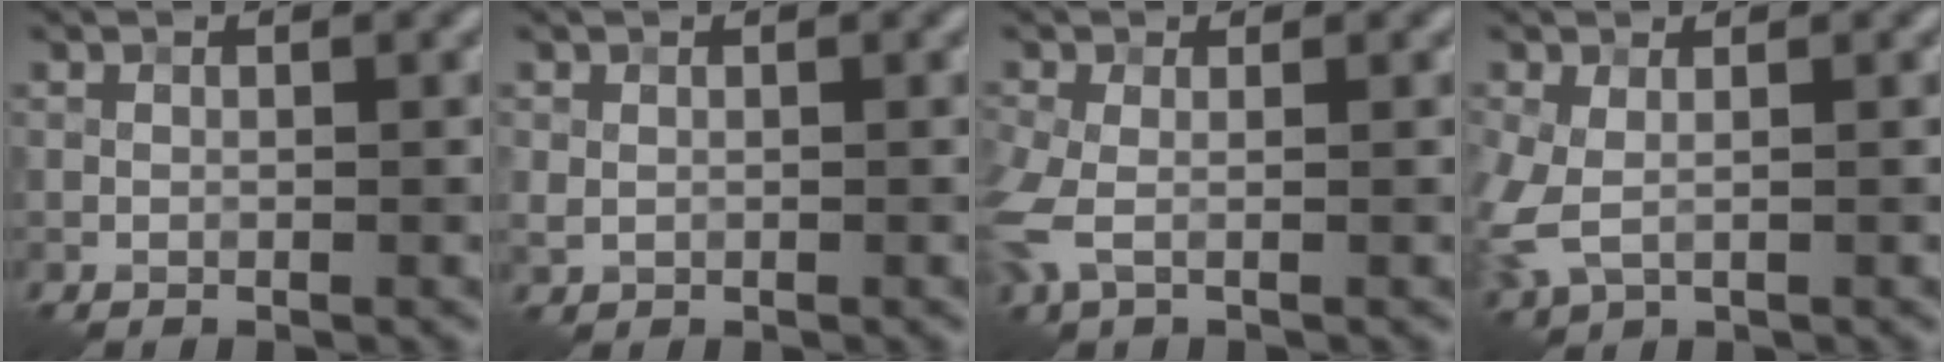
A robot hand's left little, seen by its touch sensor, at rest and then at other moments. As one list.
[{"total": 0.8, "force": [0.1, 0.7, 0.4], "torque": [-0.008, -0.002, 0.003]}, {"total": 3.1, "force": [-0.6, 1.7, 2.5], "torque": [-0.073, -0.008, -0.018]}, {"total": 3.3, "force": [-0.3, 2.0, 2.6], "torque": [-0.080, -0.008, -0.008]}]